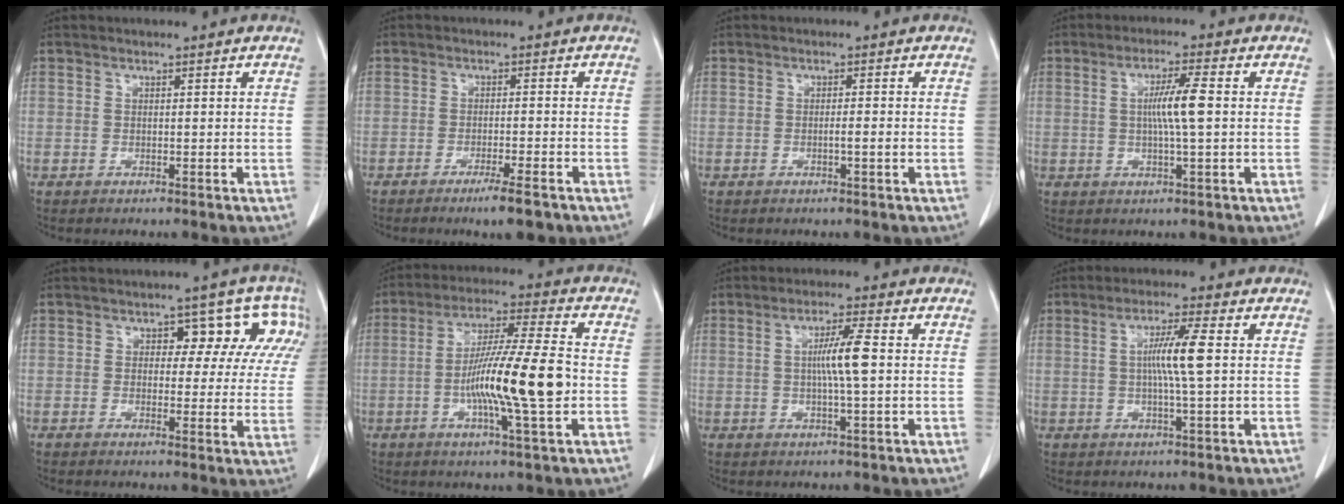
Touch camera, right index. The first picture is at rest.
{"total": 4.7, "force": [-3.2, 0.3, 3.4], "torque": [-0.050, -0.008, -0.048]}
{"total": 1.4, "force": [-0.4, -0.1, 1.4], "torque": [-0.022, 0.000, -0.006]}
{"total": 5.6, "force": [0.3, -0.2, 5.6], "torque": [-0.102, -0.003, 0.005]}
{"total": 9.0, "force": [3.3, 5.4, 6.4], "torque": [-0.055, 0.030, 0.031]}
{"total": 14.7, "force": [-2.4, 0.3, 14.5], "torque": [-0.260, -0.003, -0.047]}
{"total": 5.6, "force": [0.3, -0.2, 5.6], "torque": [-0.101, -0.001, 0.004]}
{"total": 6.2, "force": [0.5, -0.5, 6.2], "torque": [-0.114, -0.002, 0.008]}